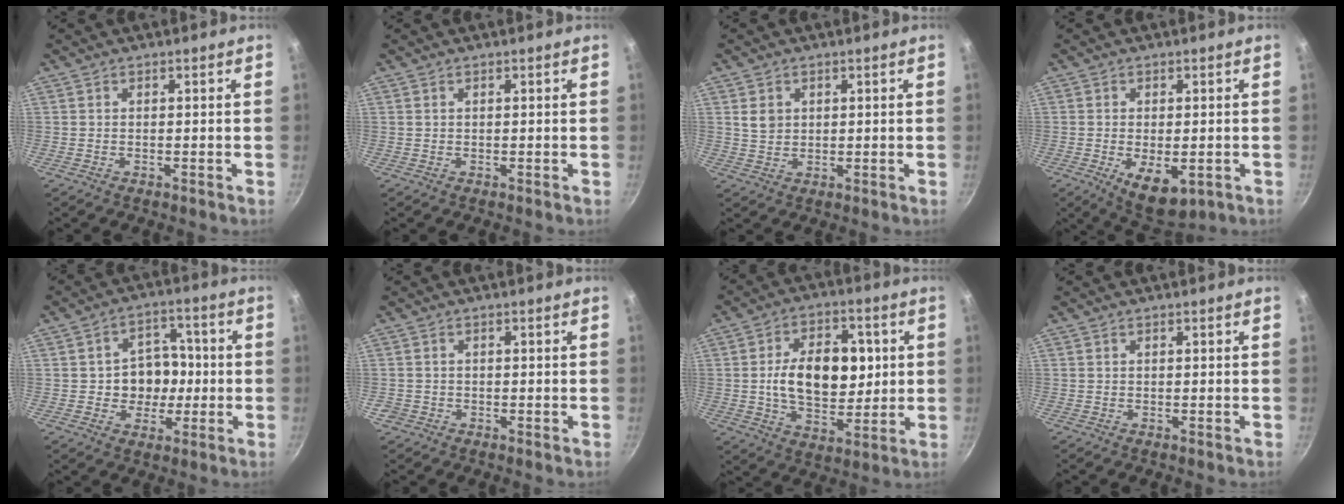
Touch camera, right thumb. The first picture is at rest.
{"total": 0.0}
{"total": 3.3, "force": [1.0, 2.7, 1.6], "torque": [-0.016, -0.006, 0.023]}
{"total": 8.5, "force": [-2.8, 4.3, 6.8], "torque": [-0.100, -0.010, -0.032]}
{"total": 9.3, "force": [-0.8, 7.6, 5.3], "torque": [-0.031, 0.022, -0.016]}
{"total": 1.5, "force": [-0.8, 1.3, 0.1], "torque": [0.005, 0.005, -0.020]}
{"total": 15.9, "force": [1.5, 9.8, 12.3], "torque": [-0.158, 0.000, 0.026]}
{"total": 0.0}